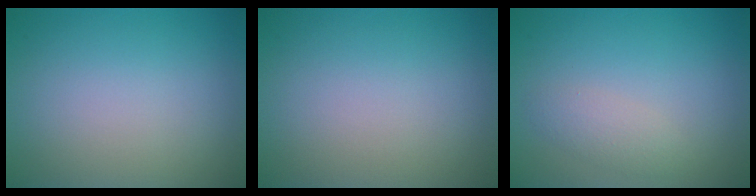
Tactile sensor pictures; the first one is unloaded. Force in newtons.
{"total": 0.0}
{"total": 1.6, "press": 1.6, "slide": 0.1}